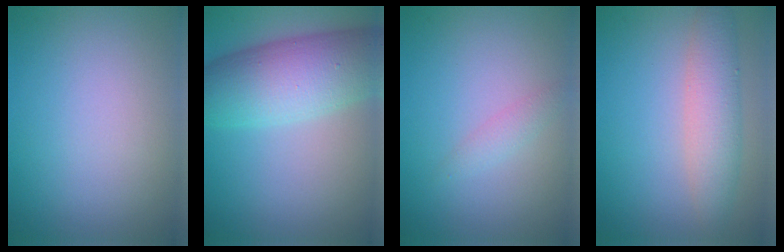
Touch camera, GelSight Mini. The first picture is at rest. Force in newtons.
{"total": 9.0, "press": 9.0, "slide": 0.2}
{"total": 1.2, "press": 1.2, "slide": 0.0}
{"total": 4.0, "press": 4.0, "slide": 0.2}